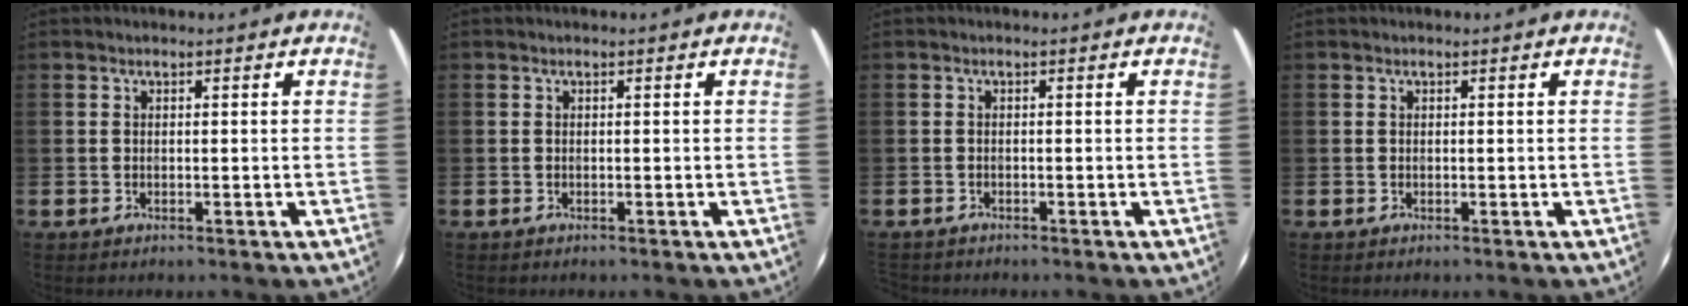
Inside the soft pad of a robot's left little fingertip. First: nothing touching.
{"total": 0.0}
{"total": 0.7, "force": [-0.7, 0.1, -0.1], "torque": [0.000, 0.003, -0.015]}
{"total": 0.0}